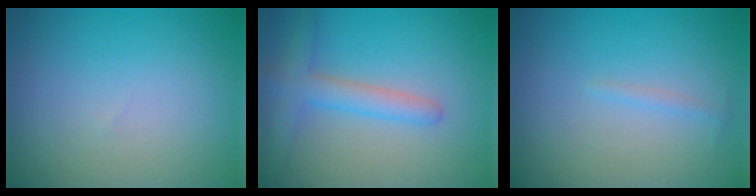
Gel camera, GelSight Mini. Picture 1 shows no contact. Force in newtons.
{"total": 3.8, "press": 3.7, "slide": 0.1}
{"total": 0.6, "press": 0.6, "slide": 0.1}